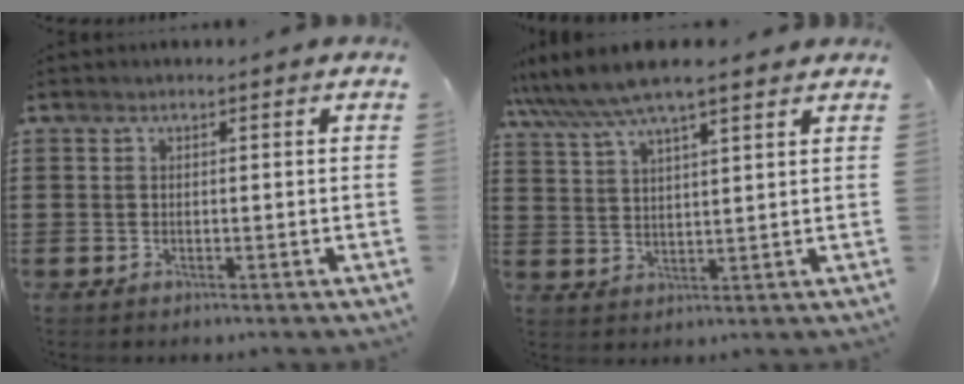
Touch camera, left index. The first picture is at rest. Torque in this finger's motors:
{"motor_torque": [2.14, 0.00, 1.05, 0.21]}